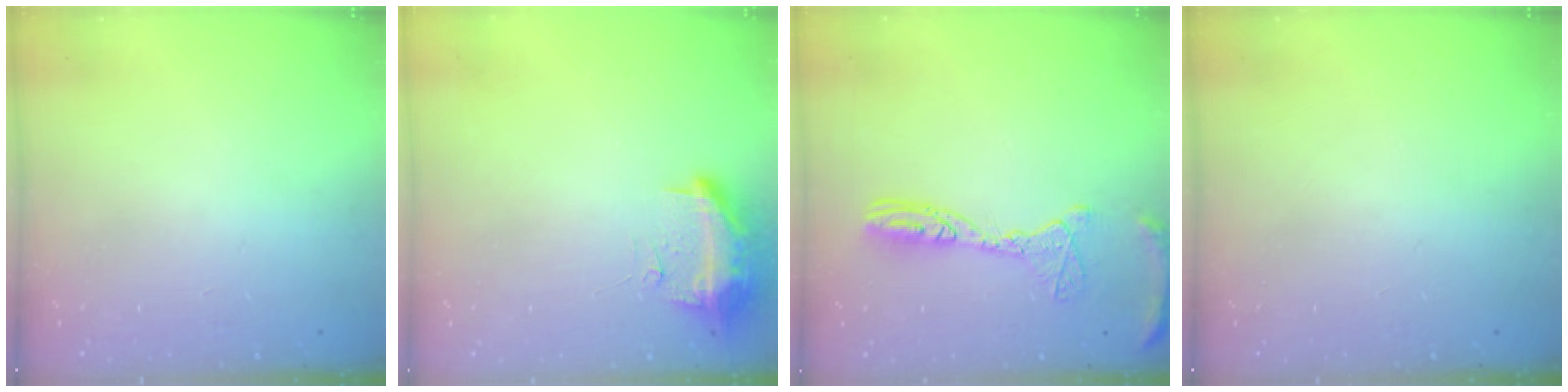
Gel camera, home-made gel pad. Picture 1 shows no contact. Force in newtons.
{"total": 10.0, "press": 9.9, "slide": 1.7}
{"total": 12.9, "press": 12.8, "slide": 1.2}
{"total": 0.0}